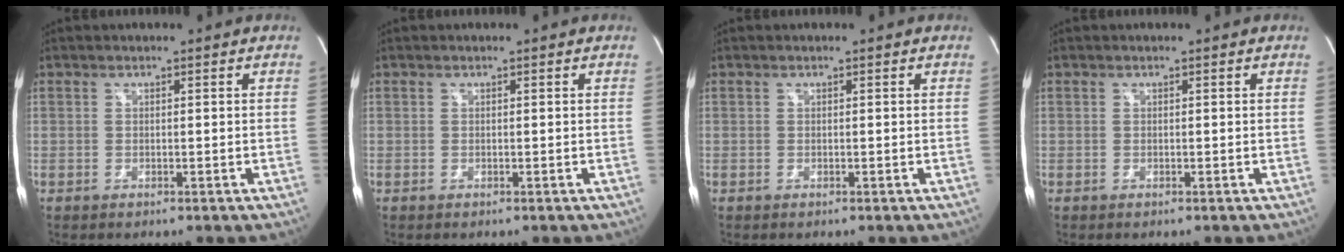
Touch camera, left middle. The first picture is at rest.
{"total": 0.0}
{"total": 0.0}
{"total": 0.0}